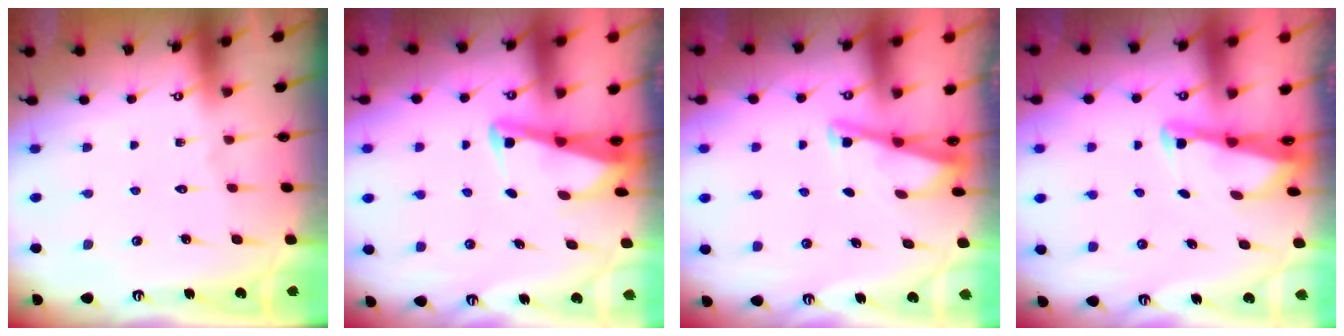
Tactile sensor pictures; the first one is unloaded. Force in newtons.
{"total": 3.0, "press": 3.0, "slide": 0.3}
{"total": 3.3, "press": 3.2, "slide": 0.3}
{"total": 2.5, "press": 2.5, "slide": 0.2}